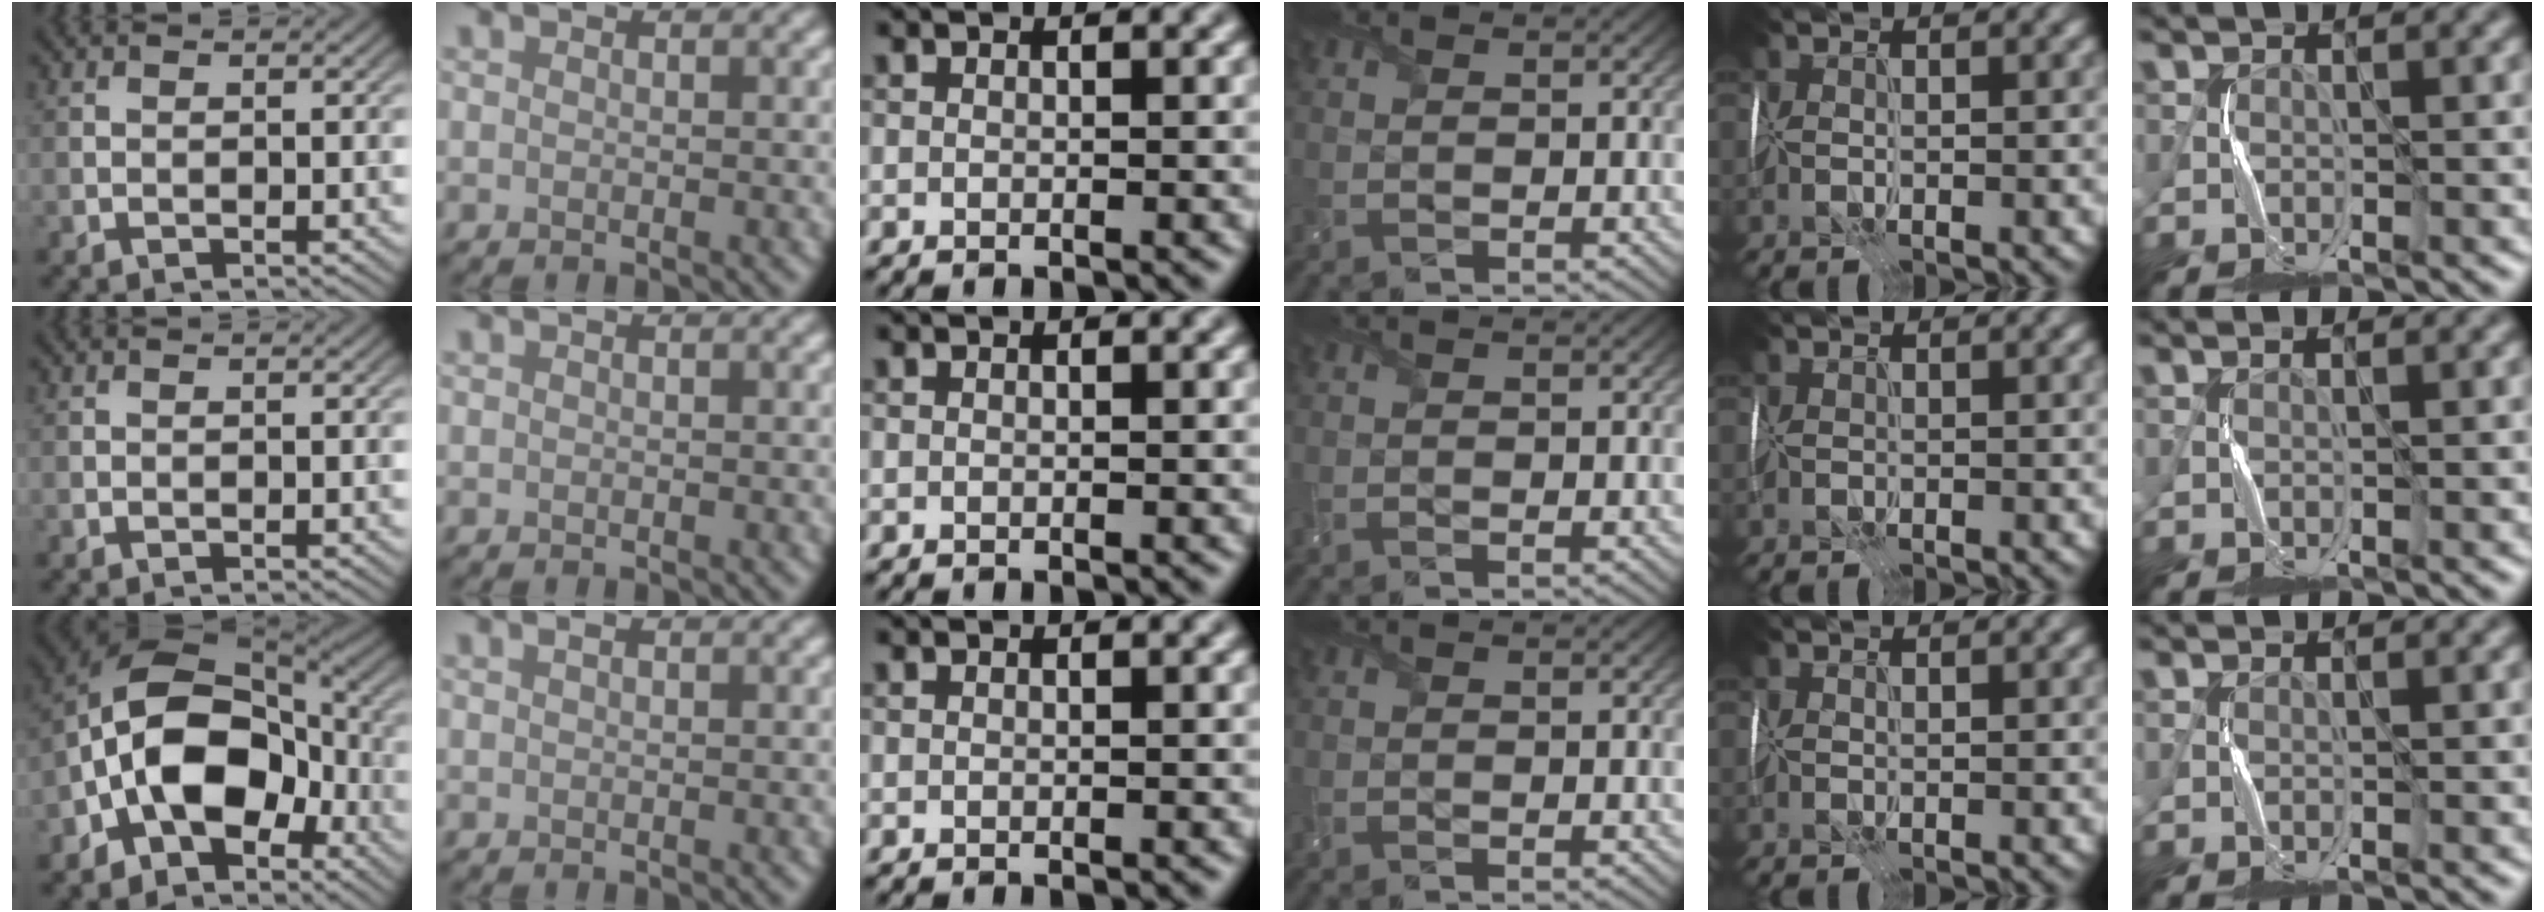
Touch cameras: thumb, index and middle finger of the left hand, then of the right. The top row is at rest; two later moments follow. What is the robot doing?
{"motion": "wrap", "object": "felt sheet"}